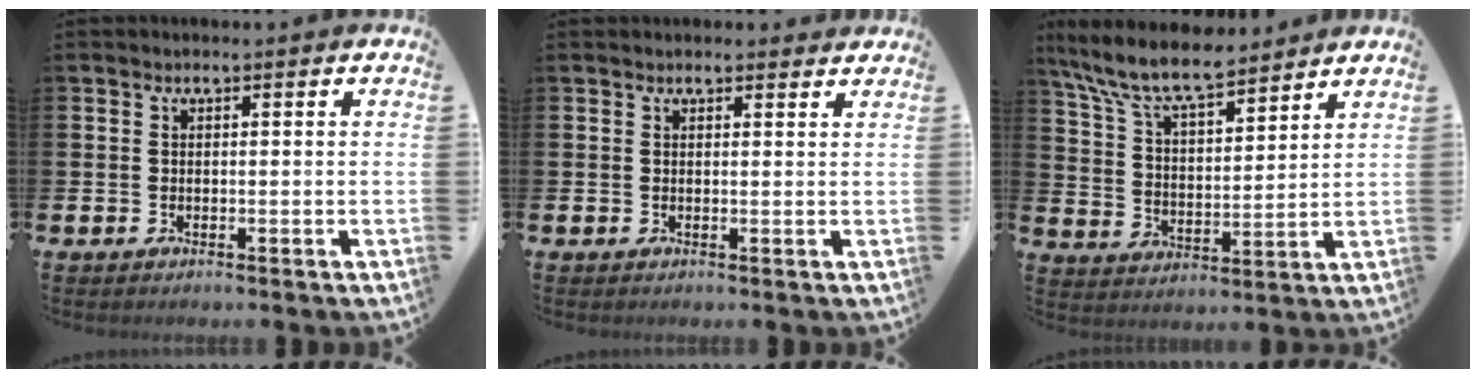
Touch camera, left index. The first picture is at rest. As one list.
[{"total": 0.9, "force": [0.9, 0.2, 0.1], "torque": [0.003, 0.001, 0.016]}, {"total": 8.8, "force": [8.0, 1.7, 3.4], "torque": [-0.102, -0.038, 0.144]}]